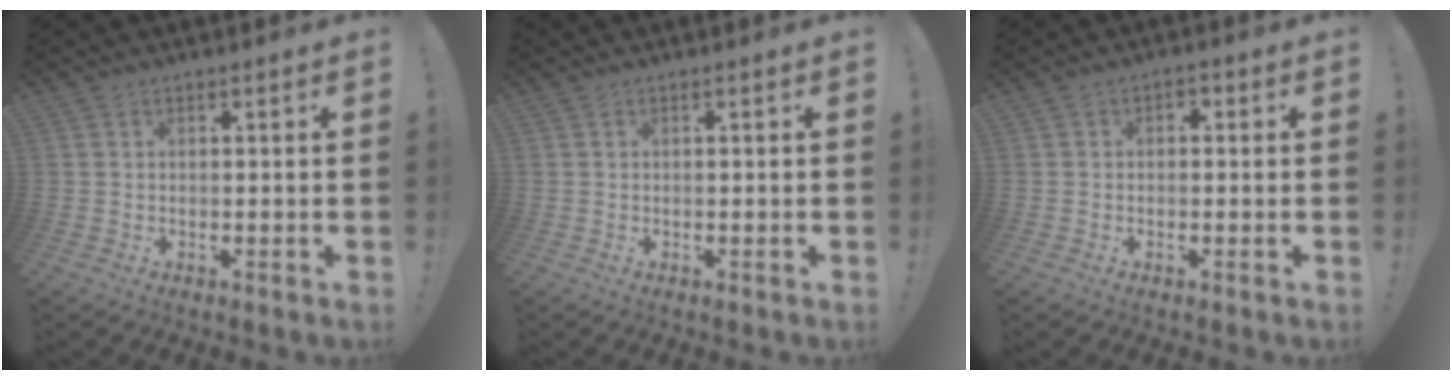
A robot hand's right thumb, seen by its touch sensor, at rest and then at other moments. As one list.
[{"total": 0.0}, {"total": 1.8, "force": [-0.9, 1.4, 0.8], "torque": [-0.010, 0.008, -0.019]}]